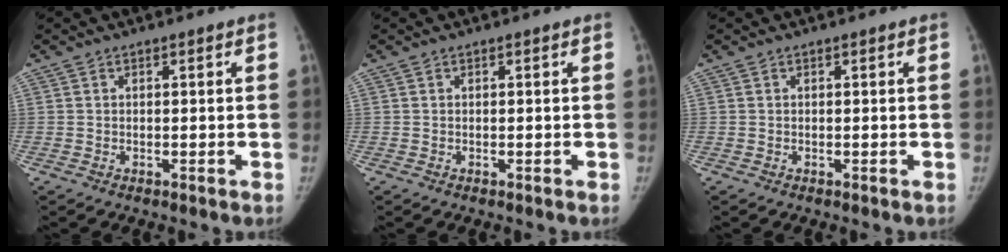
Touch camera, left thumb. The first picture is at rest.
{"total": 0.0}
{"total": 0.0}